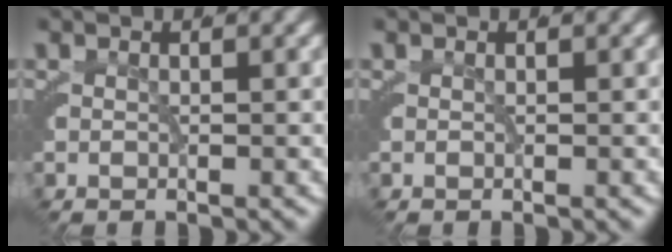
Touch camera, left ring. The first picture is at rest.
{"total": 0.0}